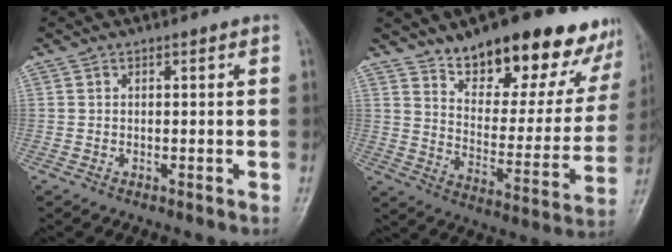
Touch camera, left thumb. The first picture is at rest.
{"total": 23.1, "force": [16.8, 9.5, 12.7], "torque": [-0.123, -0.085, 0.240]}